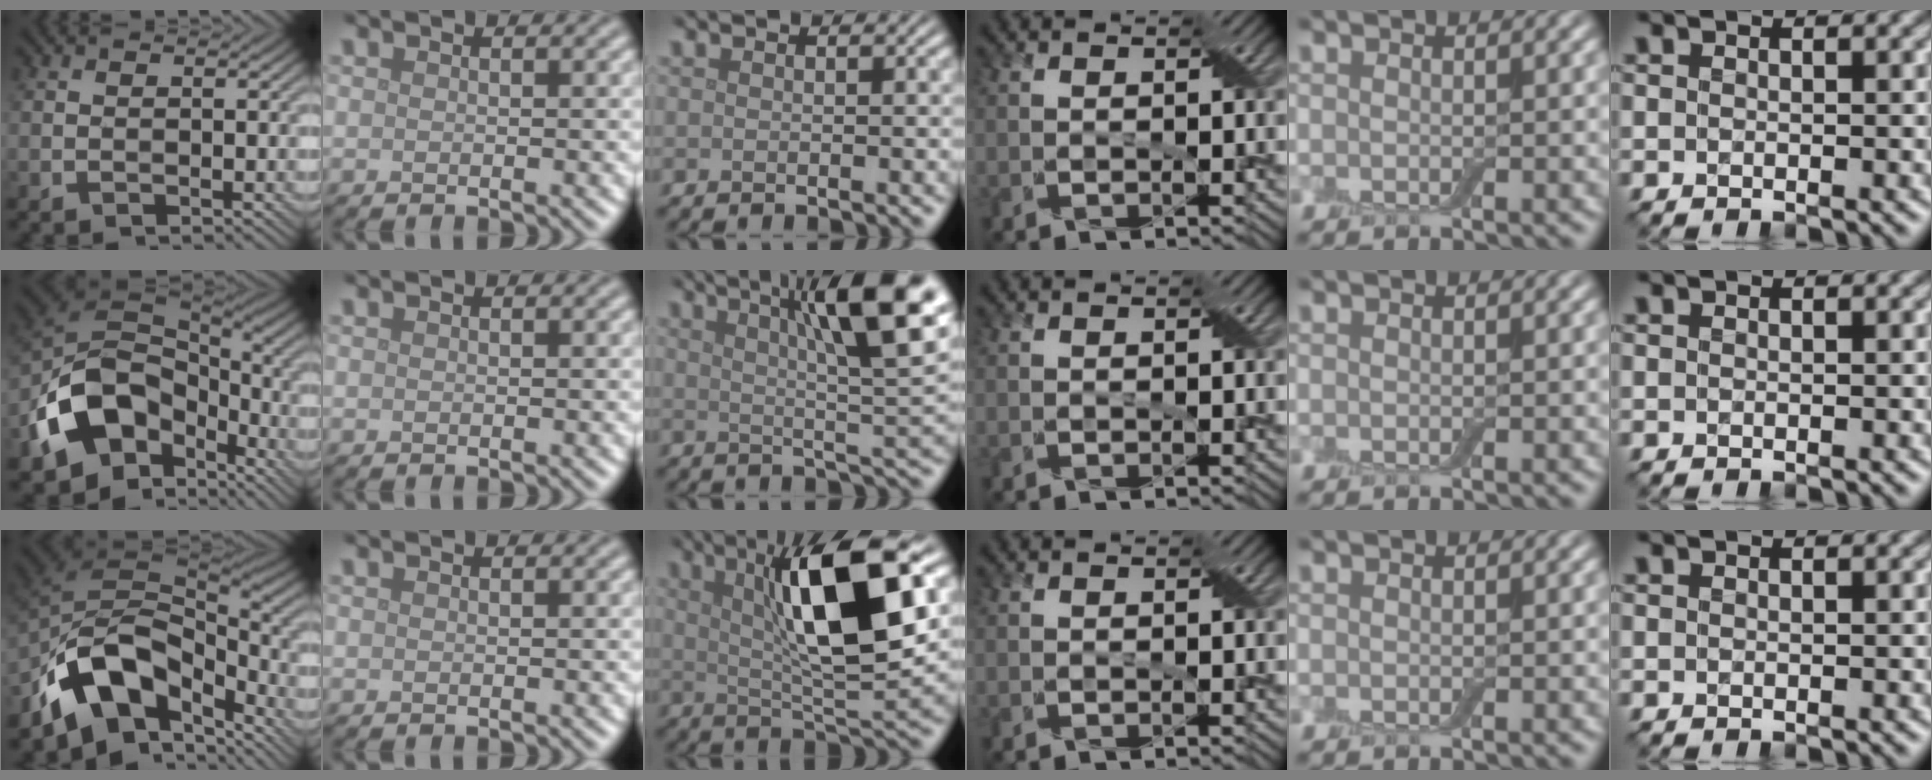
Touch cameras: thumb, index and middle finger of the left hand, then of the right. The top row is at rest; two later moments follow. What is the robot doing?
{"motion": "open", "object": "airpods case & airpods"}